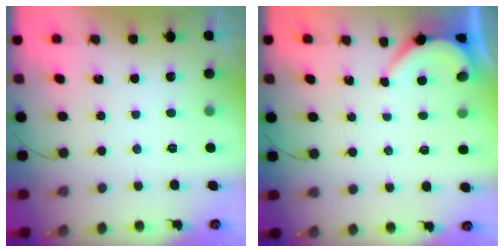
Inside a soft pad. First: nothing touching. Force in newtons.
{"total": 1.9, "press": 1.9, "slide": 0.3}